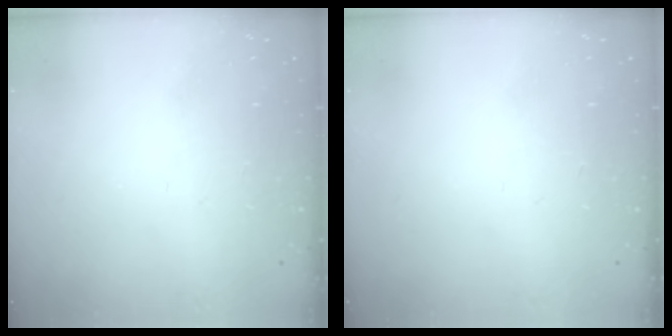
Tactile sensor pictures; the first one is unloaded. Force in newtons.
{"total": 0.0}